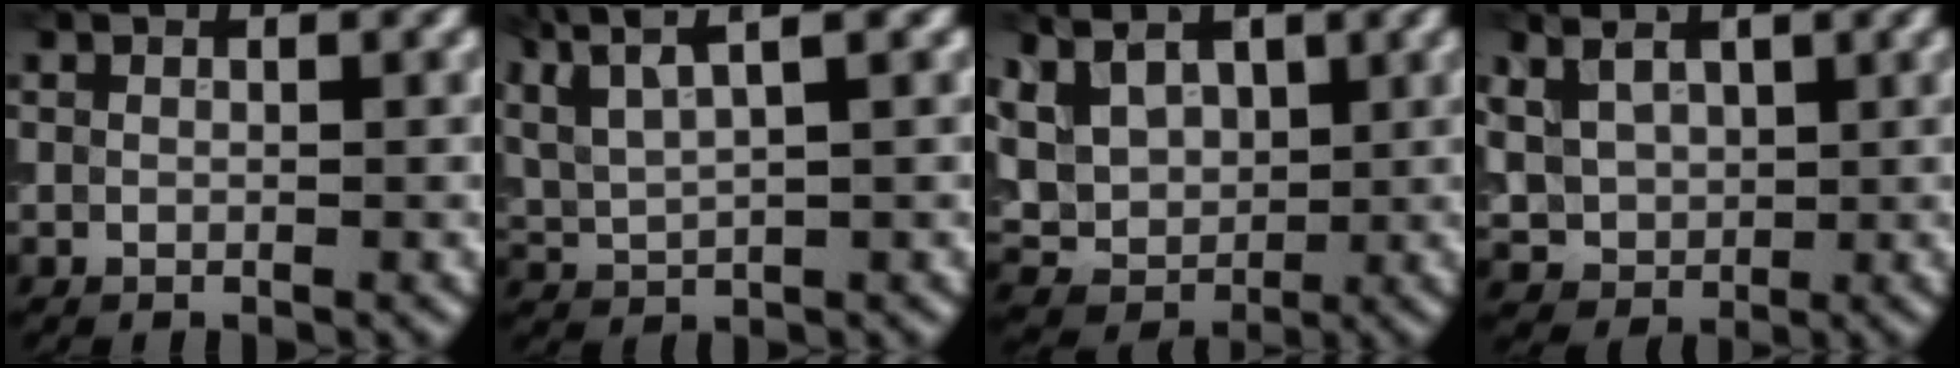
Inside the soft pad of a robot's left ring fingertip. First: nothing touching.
{"total": 5.6, "force": [3.9, 1.3, 3.9], "torque": [-0.085, 0.015, 0.067]}
{"total": 6.1, "force": [2.5, 4.5, 3.2], "torque": [-0.083, 0.009, 0.041]}
{"total": 3.6, "force": [1.5, 2.7, 1.7], "torque": [-0.053, 0.000, 0.039]}